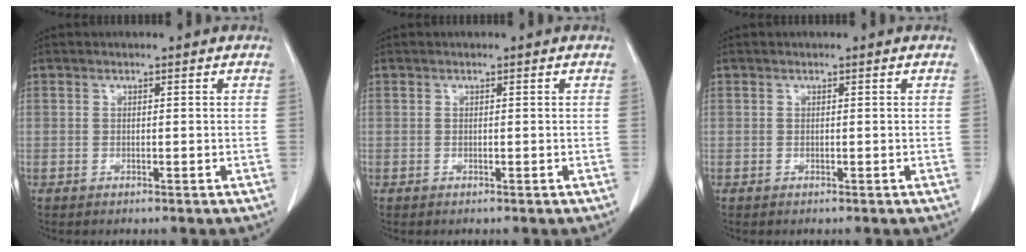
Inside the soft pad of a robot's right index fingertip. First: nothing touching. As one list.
[{"total": 0.0}, {"total": 0.0}]